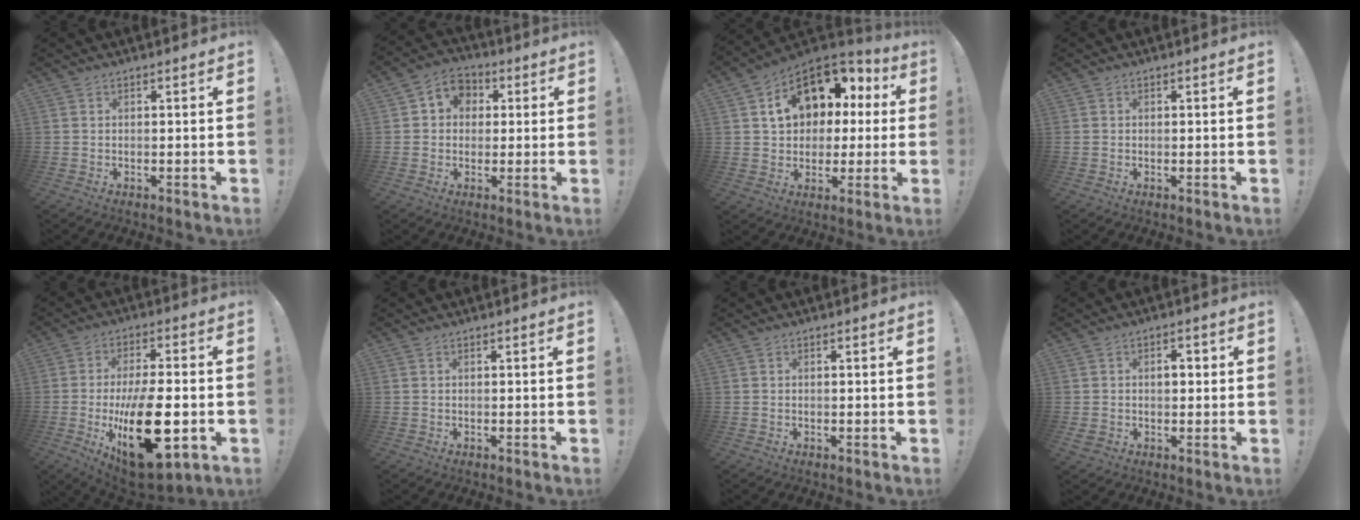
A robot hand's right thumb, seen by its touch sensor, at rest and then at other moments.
{"total": 7.1, "force": [1.1, 6.5, 2.6], "torque": [-0.030, -0.001, 0.024]}
{"total": 15.5, "force": [5.9, 11.4, 8.8], "torque": [-0.128, -0.023, 0.116]}
{"total": 0.5, "force": [0.1, 0.5, 0.0], "torque": [0.001, 0.001, 0.002]}
{"total": 23.7, "force": [-4.9, 10.7, 20.6], "torque": [-0.331, 0.006, -0.064]}
{"total": 0.0}
{"total": 0.0}
{"total": 4.6, "force": [0.4, 3.7, 2.8], "torque": [-0.036, 0.002, 0.003]}